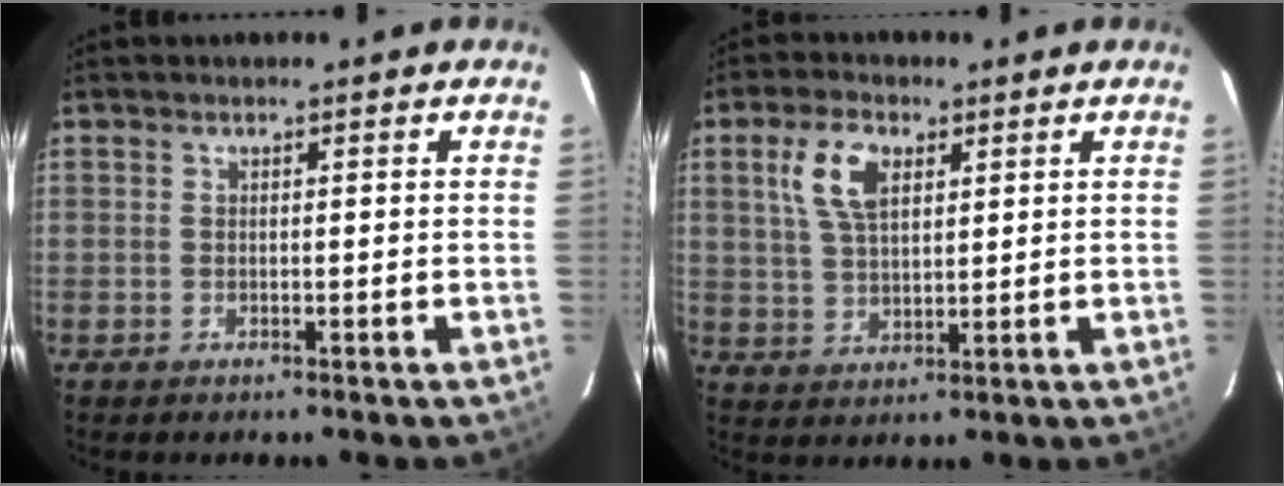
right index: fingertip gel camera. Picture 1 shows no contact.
{"total": 8.0, "force": [3.2, 4.2, 6.0], "torque": [-0.121, 0.014, 0.066]}